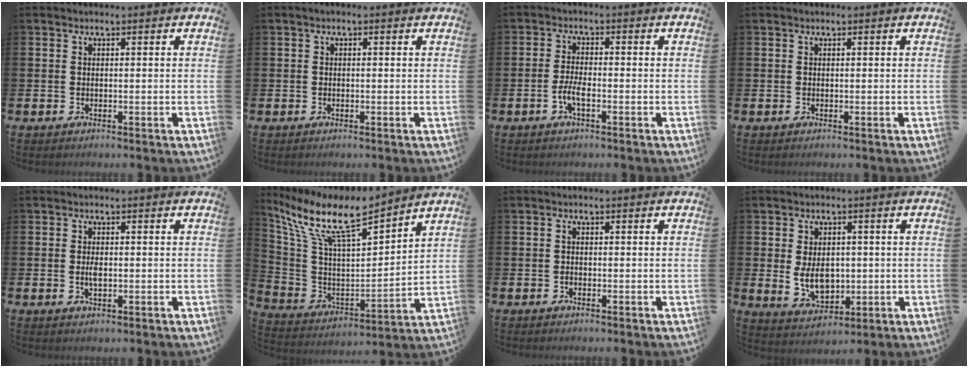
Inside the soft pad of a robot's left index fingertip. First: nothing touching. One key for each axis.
{"total": 0.5, "fx": -0.3, "fy": 0.2, "fz": 0.4, "tx": -0.006, "ty": 0.000, "tz": -0.006}
{"total": 2.6, "fx": -1.1, "fy": 0.7, "fz": 2.3, "tx": -0.051, "ty": 0.001, "tz": -0.022}
{"total": 0.0}
{"total": 1.8, "fx": -0.3, "fy": 0.8, "fz": 1.6, "tx": -0.022, "ty": -0.002, "tz": -0.008}
{"total": 11.6, "fx": 9.6, "fy": 2.4, "fz": 6.1, "tx": -0.161, "ty": -0.058, "tz": 0.165}
{"total": 0.6, "fx": -0.2, "fy": 0.5, "fz": 0.4, "tx": -0.002, "ty": -0.001, "tz": -0.007}
{"total": 5.1, "fx": 0.1, "fy": 3.6, "fz": 3.7, "tx": -0.054, "ty": 0.002, "tz": -0.003}